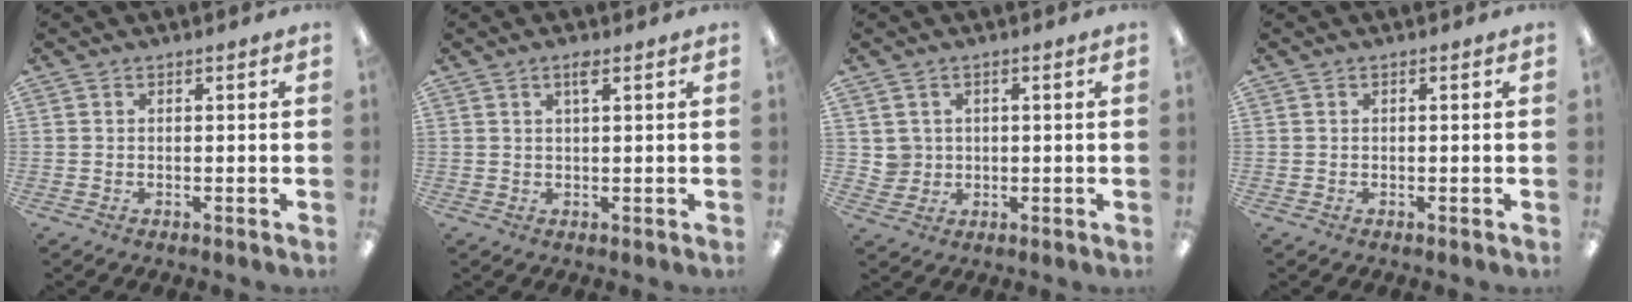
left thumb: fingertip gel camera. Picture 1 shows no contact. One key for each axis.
{"total": 2.4, "fx": 1.4, "fy": 0.5, "fz": 1.9, "tx": -0.034, "ty": 0.002, "tz": 0.021}
{"total": 3.2, "fx": 1.1, "fy": 3.0, "fz": -0.2, "tx": -0.006, "ty": 0.003, "tz": 0.021}
{"total": 0.0}